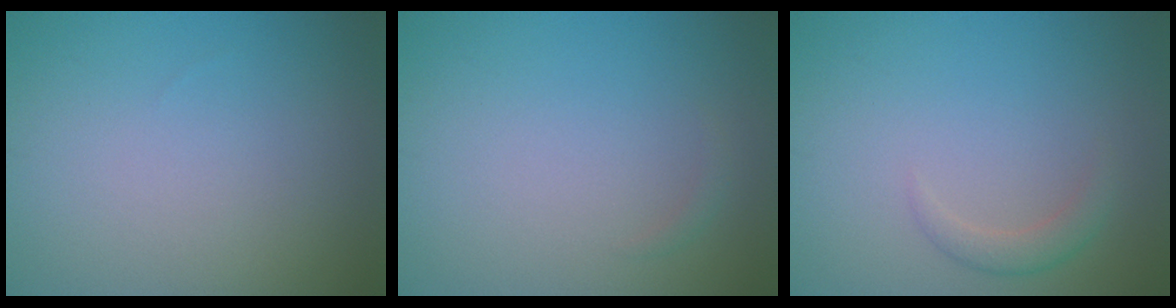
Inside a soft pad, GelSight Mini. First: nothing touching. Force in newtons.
{"total": 0.5, "press": 0.5, "slide": 0.0}
{"total": 1.5, "press": 1.5, "slide": 0.1}